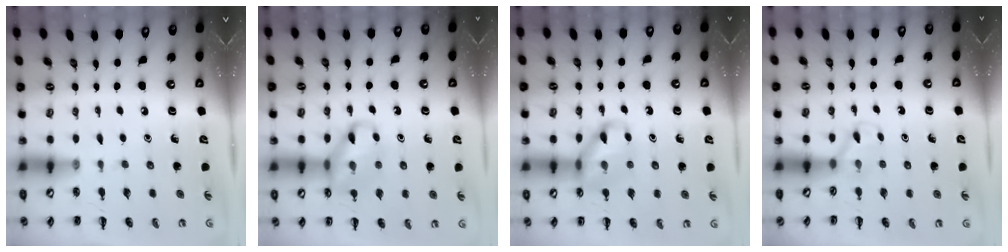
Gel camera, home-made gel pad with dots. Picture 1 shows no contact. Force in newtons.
{"total": 11.7, "press": 11.6, "slide": 1.2}
{"total": 11.0, "press": 10.9, "slide": 1.3}
{"total": 3.9, "press": 3.7, "slide": 1.2}